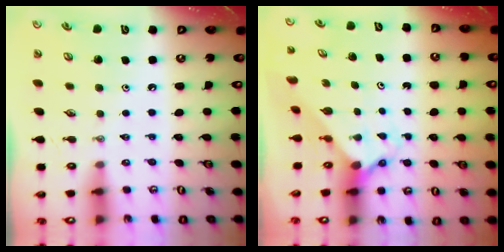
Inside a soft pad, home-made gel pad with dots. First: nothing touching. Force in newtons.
{"total": 1.7, "press": 1.7, "slide": 0.1}